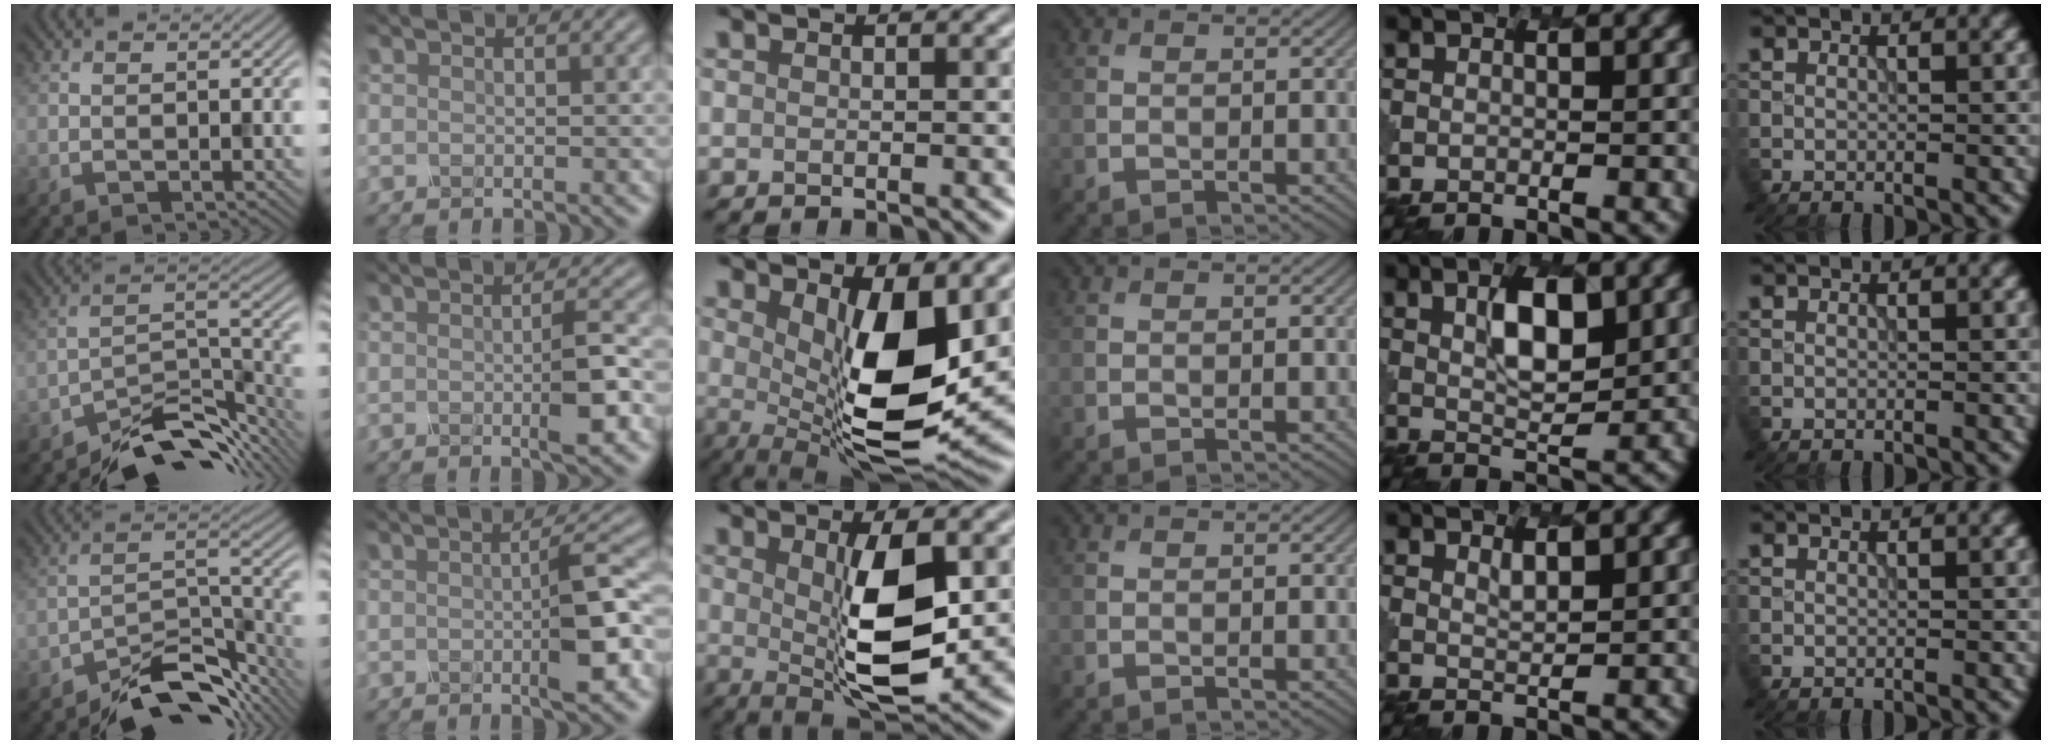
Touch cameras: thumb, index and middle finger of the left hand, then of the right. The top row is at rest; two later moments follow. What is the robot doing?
{"motion": "press", "object": "mechanical pencil"}